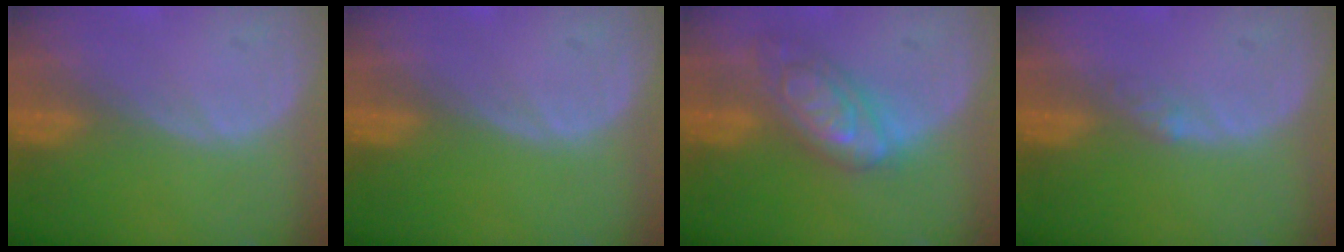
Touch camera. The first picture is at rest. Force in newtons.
{"total": 0.0}
{"total": 7.5, "press": 7.4, "slide": 0.6}
{"total": 1.6, "press": 1.3, "slide": 0.9}